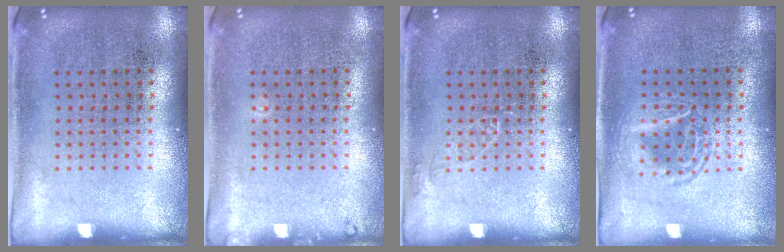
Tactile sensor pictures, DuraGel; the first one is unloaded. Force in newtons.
{"total": 0.7, "press": 0.7, "slide": 0.2}
{"total": 0.7, "press": 0.7, "slide": 0.1}
{"total": 1.2, "press": 1.2, "slide": 0.1}